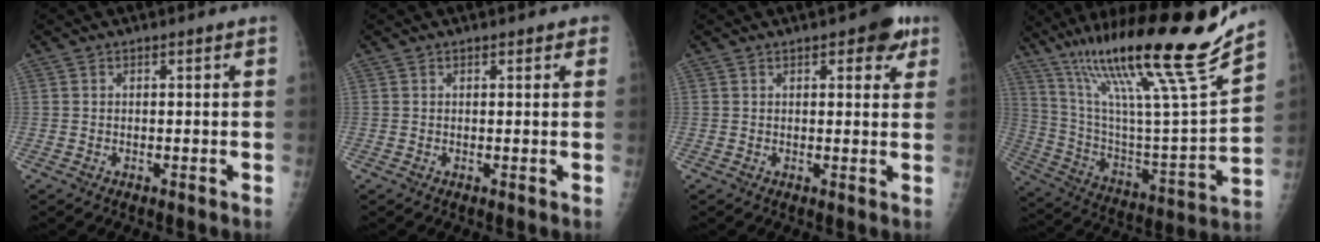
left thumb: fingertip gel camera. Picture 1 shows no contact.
{"total": 1.1, "force": [0.8, 0.6, 0.6], "torque": [0.003, -0.002, 0.005]}
{"total": 5.6, "force": [2.9, 2.4, 4.1], "torque": [-0.028, -0.008, 0.027]}
{"total": 28.5, "force": [20.4, 1.7, 19.8], "torque": [-0.315, -0.076, 0.353]}